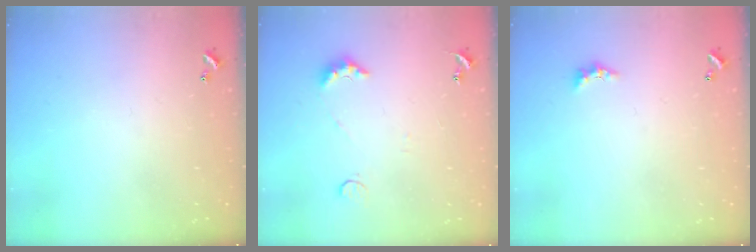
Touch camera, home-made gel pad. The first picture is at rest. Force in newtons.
{"total": 3.8, "press": 3.8, "slide": 0.7}
{"total": 2.2, "press": 2.2, "slide": 0.6}